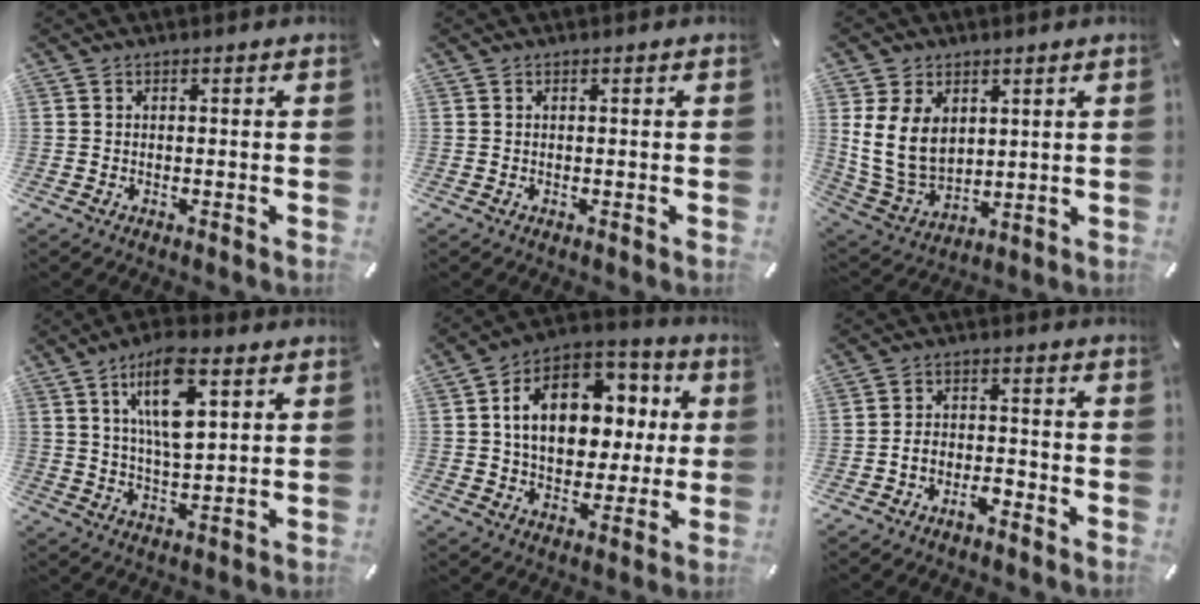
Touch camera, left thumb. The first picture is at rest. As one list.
[{"total": 0.0}, {"total": 12.0, "force": [3.2, 9.4, 6.7], "torque": [-0.149, -0.014, 0.060]}, {"total": 12.8, "force": [5.8, 5.1, 10.2], "torque": [-0.188, -0.012, 0.094]}, {"total": 16.7, "force": [3.3, 12.4, 10.8], "torque": [-0.176, -0.010, 0.062]}, {"total": 4.8, "force": [-3.7, 2.4, 1.9], "torque": [-0.035, 0.019, -0.069]}]